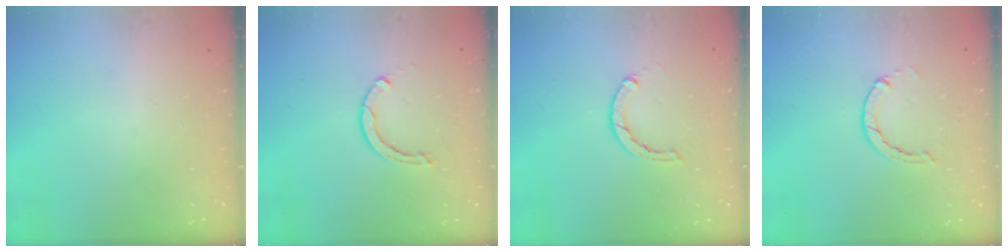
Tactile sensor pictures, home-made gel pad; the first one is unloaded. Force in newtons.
{"total": 2.4, "press": 2.4, "slide": 0.0}
{"total": 1.6, "press": 1.5, "slide": 0.4}
{"total": 1.3, "press": 1.2, "slide": 0.3}